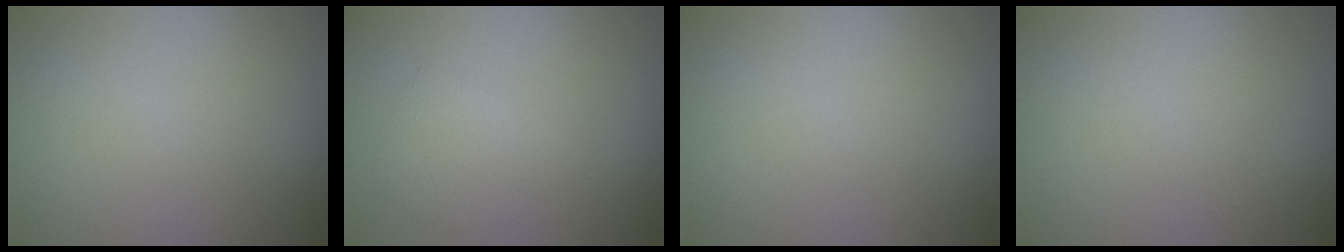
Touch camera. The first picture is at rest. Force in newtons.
{"total": 2.4, "press": 2.4, "slide": 0.1}
{"total": 0.0}
{"total": 0.0}